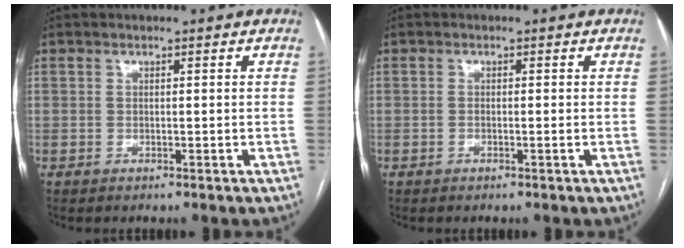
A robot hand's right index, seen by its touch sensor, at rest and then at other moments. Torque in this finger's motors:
{"motor_torque": [-0.03, -0.05, -0.03, 0.00]}